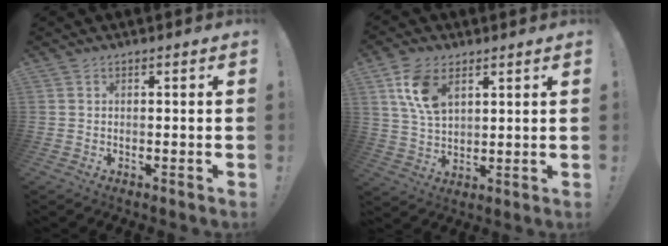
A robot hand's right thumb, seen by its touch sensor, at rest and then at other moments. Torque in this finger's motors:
{"motor_torque": [0.03, 0.19, 0.52, 0.43, 0.06]}